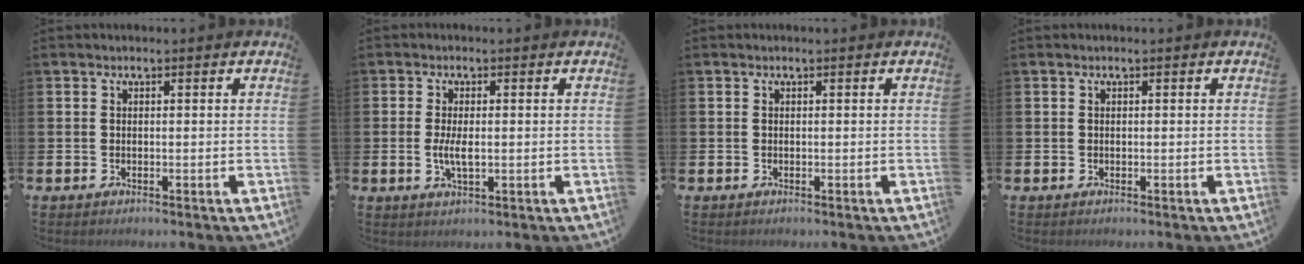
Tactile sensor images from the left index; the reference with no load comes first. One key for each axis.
{"total": 3.0, "fx": -0.1, "fy": 1.1, "fz": 2.8, "tx": -0.045, "ty": -0.001, "tz": -0.004}
{"total": 0.0}
{"total": 0.0}